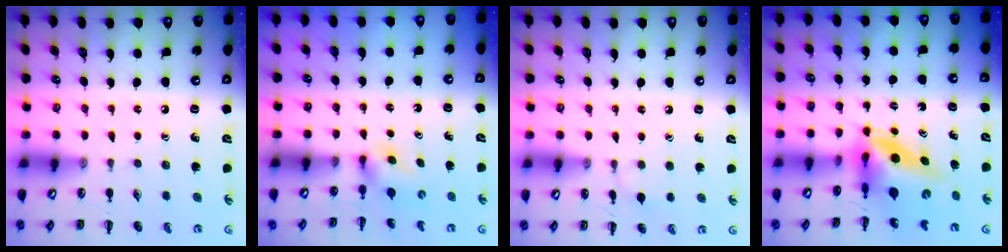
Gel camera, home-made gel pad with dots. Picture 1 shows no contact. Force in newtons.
{"total": 3.5, "press": 3.4, "slide": 1.0}
{"total": 5.4, "press": 5.1, "slide": 1.6}
{"total": 5.4, "press": 5.1, "slide": 1.9}